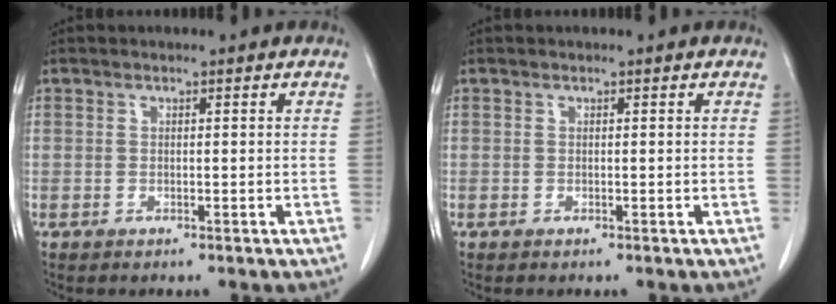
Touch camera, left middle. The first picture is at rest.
{"total": 0.0}